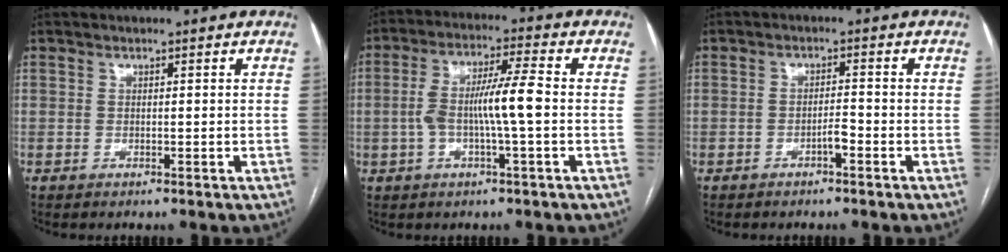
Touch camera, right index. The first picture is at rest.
{"total": 8.7, "force": [-0.9, 0.6, 8.7], "torque": [-0.171, 0.017, -0.022]}
{"total": 2.1, "force": [-1.2, 0.3, 1.6], "torque": [-0.025, 0.002, -0.022]}